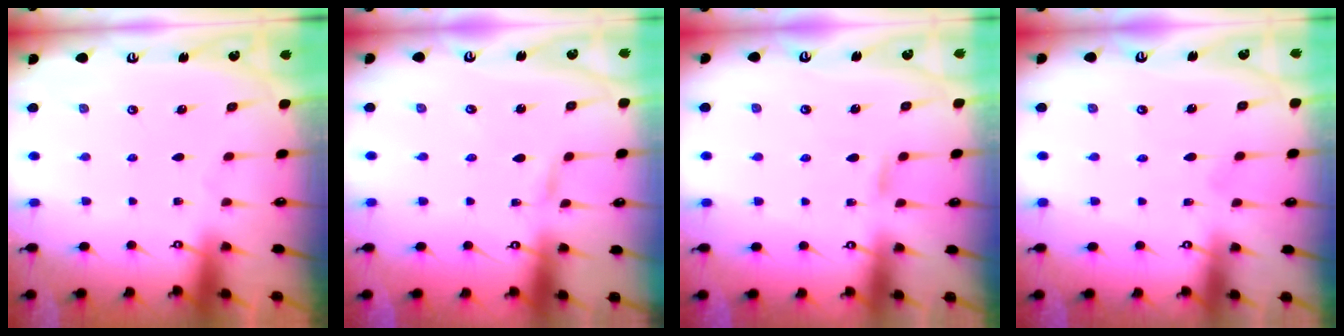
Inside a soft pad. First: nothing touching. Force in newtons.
{"total": 2.4, "press": 2.4, "slide": 0.3}
{"total": 5.0, "press": 4.9, "slide": 0.6}
{"total": 4.4, "press": 4.3, "slide": 0.6}